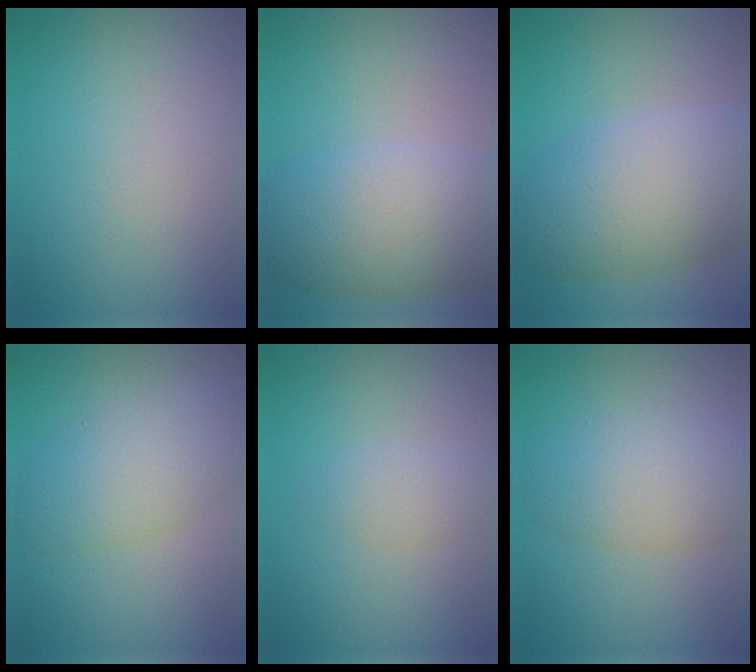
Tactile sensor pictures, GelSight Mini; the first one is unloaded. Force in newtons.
{"total": 8.1, "press": 8.1, "slide": 0.4}
{"total": 8.4, "press": 8.4, "slide": 0.3}
{"total": 4.9, "press": 4.9, "slide": 0.2}
{"total": 1.5, "press": 1.5, "slide": 0.0}
{"total": 5.3, "press": 5.3, "slide": 0.3}